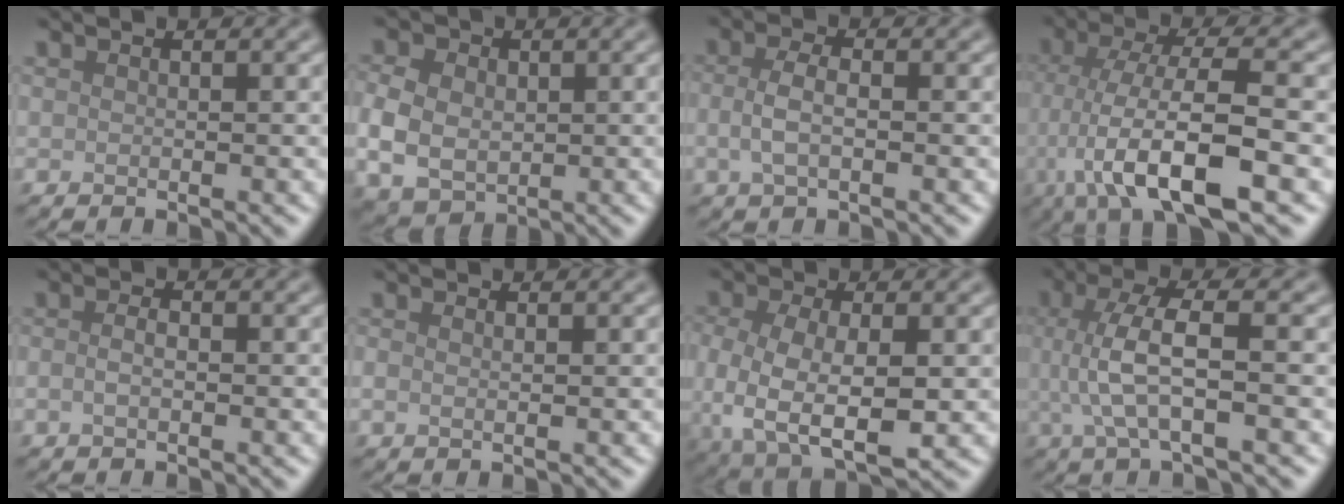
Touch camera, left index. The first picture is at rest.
{"total": 5.6, "force": [-0.1, 4.4, 3.5], "torque": [-0.081, -0.003, -0.007]}
{"total": 2.7, "force": [-0.3, 1.2, 2.4], "torque": [-0.056, 0.000, -0.009]}
{"total": 10.0, "force": [-2.8, 2.7, 9.2], "torque": [-0.155, 0.003, -0.051]}
{"total": 1.5, "force": [-0.3, 0.7, 1.3], "torque": [-0.025, -0.001, -0.008]}
{"total": 0.9, "force": [0.2, 0.5, 0.7], "torque": [-0.018, -0.003, 0.001]}
{"total": 7.2, "force": [-1.1, 3.8, 6.0], "torque": [-0.128, -0.022, -0.014]}
{"total": 5.7, "force": [0.1, 1.4, 5.5], "torque": [-0.114, 0.007, 0.003]}